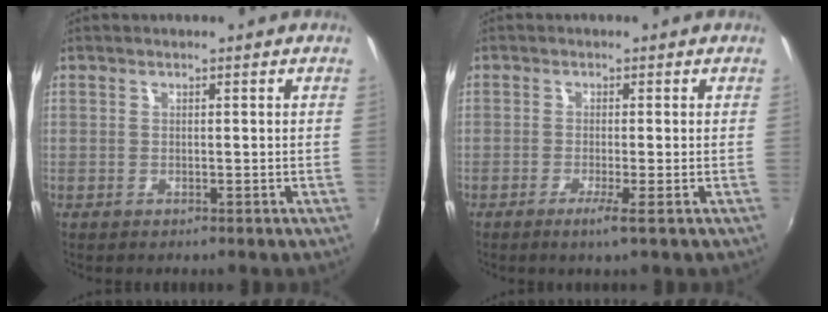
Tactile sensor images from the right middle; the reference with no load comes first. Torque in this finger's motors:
{"motor_torque": [-0.91, -0.83, -0.23, -0.03]}